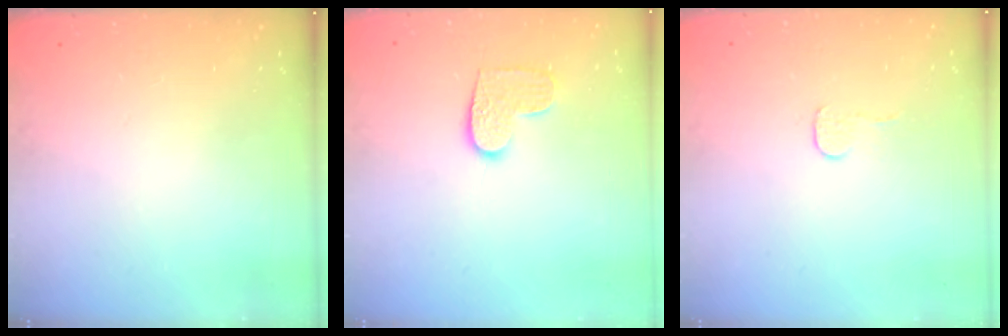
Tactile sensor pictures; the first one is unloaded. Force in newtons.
{"total": 7.4, "press": 7.4, "slide": 0.2}
{"total": 3.4, "press": 3.4, "slide": 0.3}